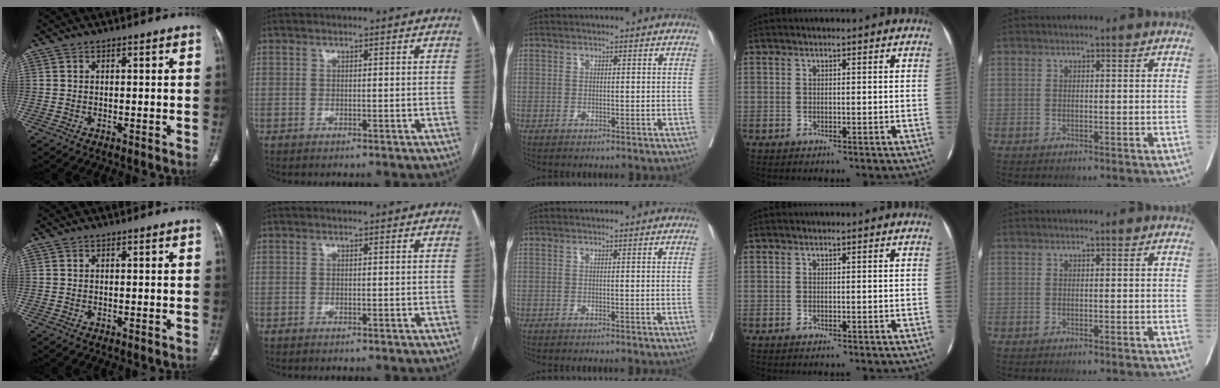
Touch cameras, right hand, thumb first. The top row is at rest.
{"middle": {"total": 1.0, "force": [-0.1, -0.4, 0.9], "torque": [-0.012, 0.000, -0.001]}}